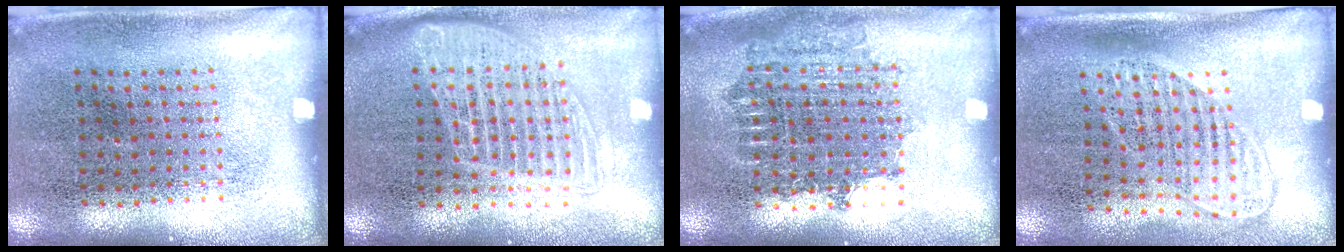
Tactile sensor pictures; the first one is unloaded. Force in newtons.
{"total": 1.4, "press": 1.3, "slide": 0.6}
{"total": 1.7, "press": 1.4, "slide": 0.9}
{"total": 1.5, "press": 1.2, "slide": 0.8}